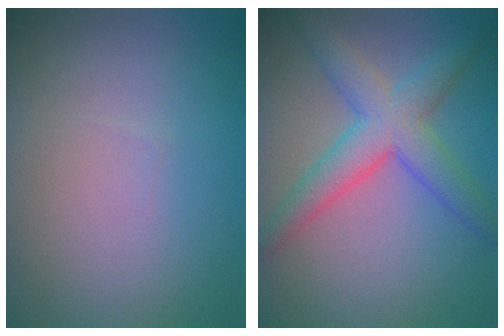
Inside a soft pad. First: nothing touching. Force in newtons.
{"total": 5.4, "press": 5.4, "slide": 0.1}